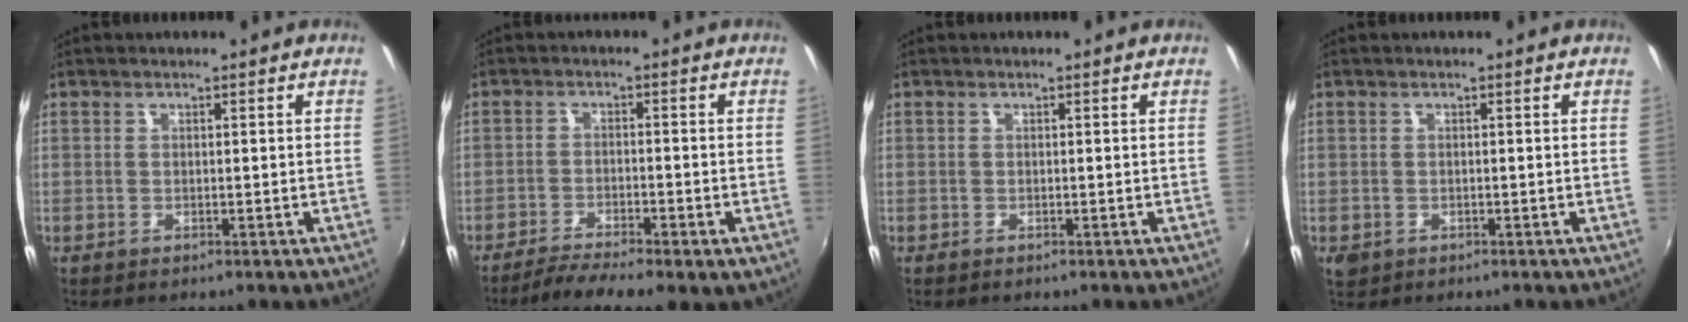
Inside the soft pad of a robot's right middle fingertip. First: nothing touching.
{"total": 8.3, "force": [-5.6, 1.8, 5.9], "torque": [-0.120, -0.020, -0.090]}
{"total": 0.0}
{"total": 2.1, "force": [-0.7, 1.6, 1.0], "torque": [-0.022, -0.005, -0.010]}